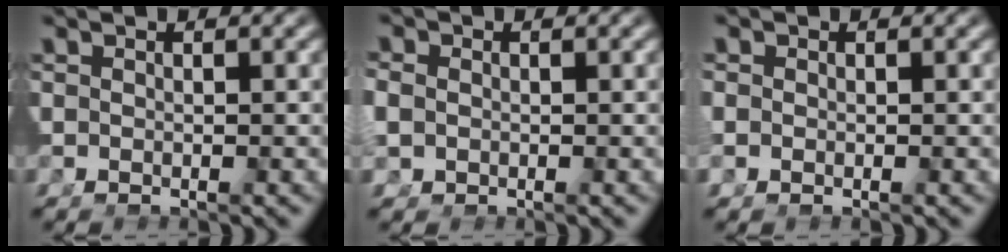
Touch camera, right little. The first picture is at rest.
{"total": 2.0, "force": [-0.4, 1.7, 0.9], "torque": [-0.038, -0.017, 0.002]}
{"total": 1.8, "force": [-0.4, 1.6, 0.7], "torque": [-0.035, -0.016, -0.002]}